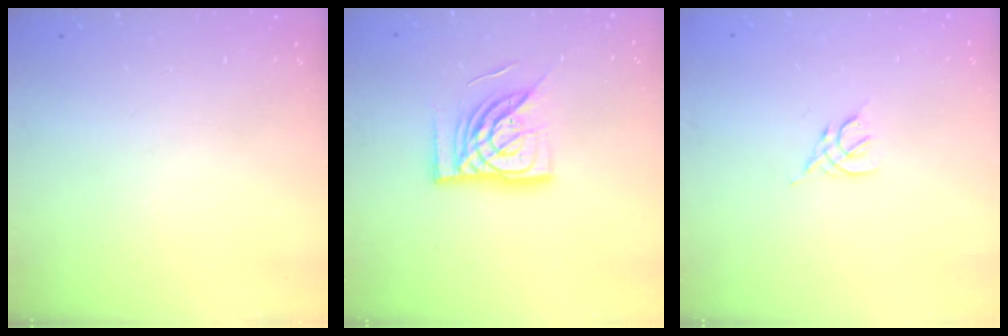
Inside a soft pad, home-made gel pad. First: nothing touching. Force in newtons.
{"total": 15.0, "press": 15.0, "slide": 1.4}
{"total": 2.5, "press": 2.4, "slide": 0.7}